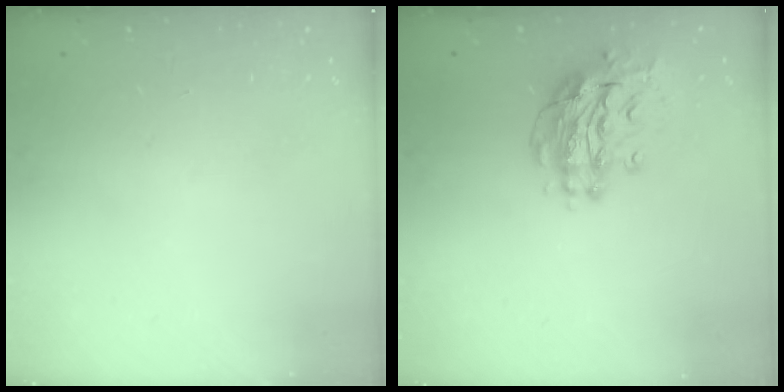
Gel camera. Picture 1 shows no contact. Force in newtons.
{"total": 13.7, "press": 13.6, "slide": 1.5}